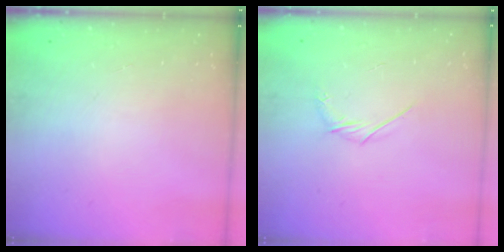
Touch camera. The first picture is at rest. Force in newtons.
{"total": 3.3, "press": 3.2, "slide": 0.7}